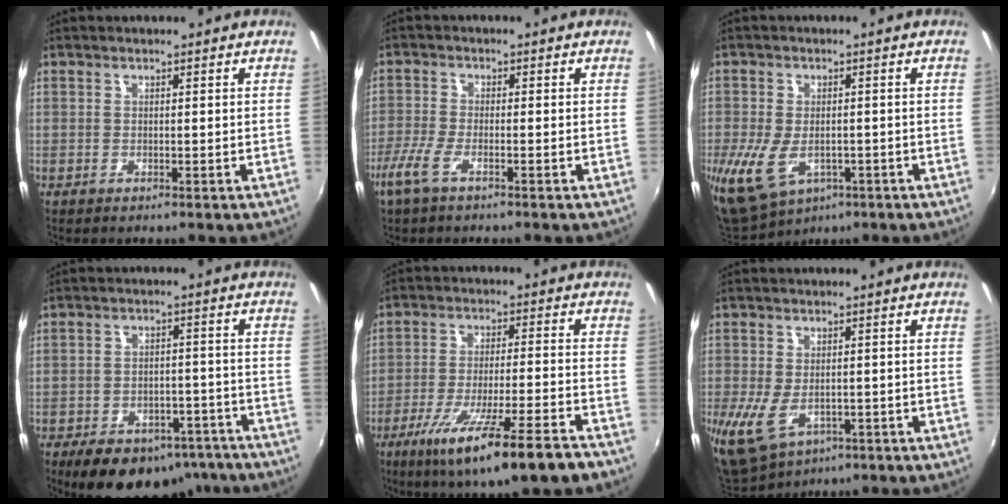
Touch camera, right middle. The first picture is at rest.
{"total": 5.2, "force": [-3.2, 1.1, 3.9], "torque": [-0.095, -0.012, -0.063]}
{"total": 10.3, "force": [-3.2, 6.7, 7.1], "torque": [-0.153, -0.028, -0.045]}
{"total": 16.8, "force": [-12.4, 8.8, 7.2], "torque": [-0.140, 0.009, -0.146]}
{"total": 16.6, "force": [-11.1, 1.2, 12.2], "torque": [-0.221, -0.058, -0.177]}
{"total": 7.9, "force": [-2.4, 5.1, 5.6], "torque": [-0.113, -0.023, -0.032]}